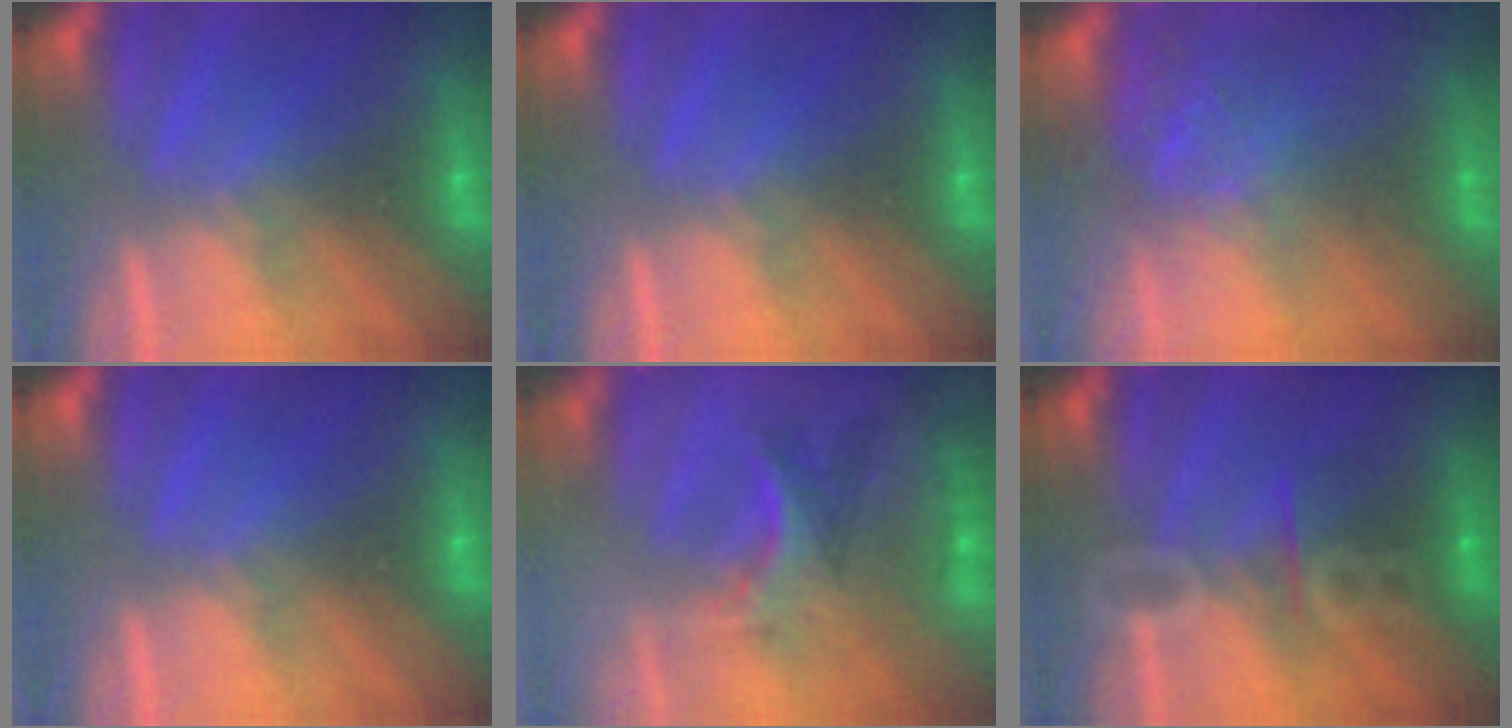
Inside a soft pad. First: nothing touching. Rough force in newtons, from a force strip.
{"total": 0.0}
{"total": 4.9}
{"total": 0.0}
{"total": 2.9}
{"total": 3.0}